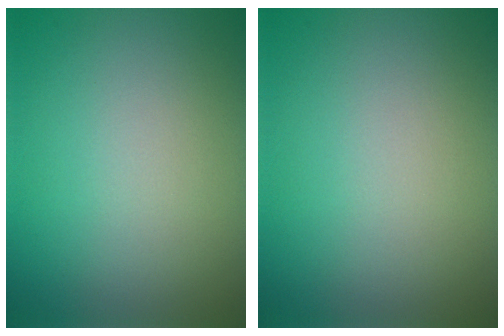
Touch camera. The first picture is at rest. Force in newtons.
{"total": 0.0}